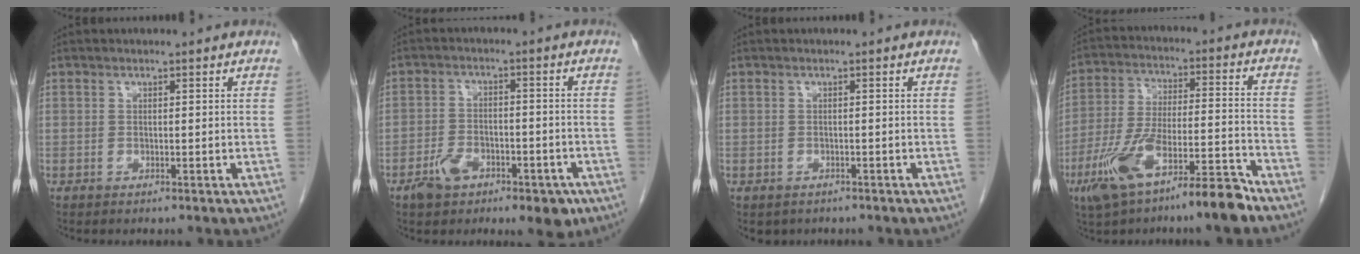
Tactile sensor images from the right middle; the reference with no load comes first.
{"total": 7.8, "force": [-4.3, 3.9, 5.1], "torque": [-0.077, 0.007, -0.064]}
{"total": 2.4, "force": [-1.8, 1.6, 0.5], "torque": [-0.010, 0.001, -0.020]}
{"total": 14.2, "force": [-9.3, 2.0, 10.5], "torque": [-0.202, -0.004, -0.163]}